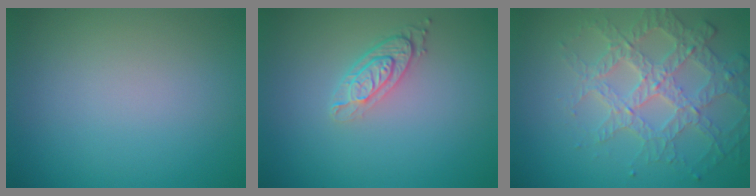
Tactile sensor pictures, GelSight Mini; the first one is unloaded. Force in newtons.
{"total": 3.0, "press": 2.2, "slide": 2.1}
{"total": 4.0, "press": 4.0, "slide": 0.3}